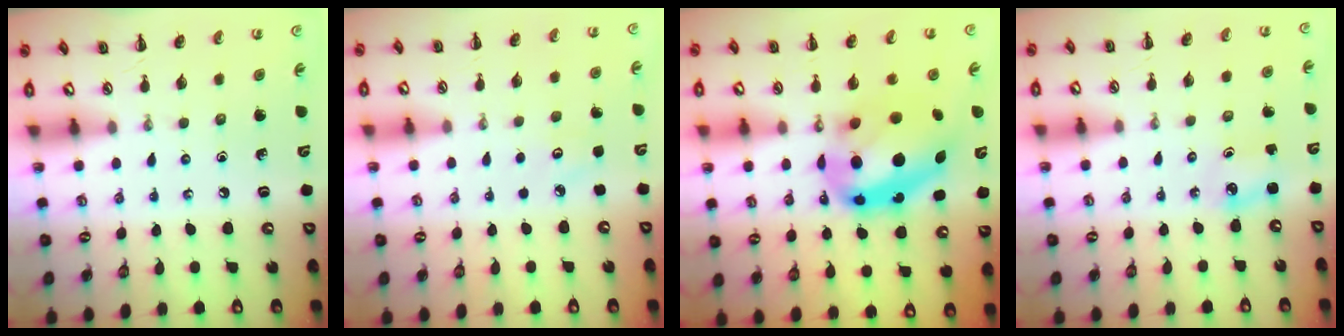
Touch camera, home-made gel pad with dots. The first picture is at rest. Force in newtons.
{"total": 3.6, "press": 3.5, "slide": 0.8}
{"total": 19.0, "press": 18.4, "slide": 4.6}
{"total": 2.2, "press": 2.2, "slide": 0.3}